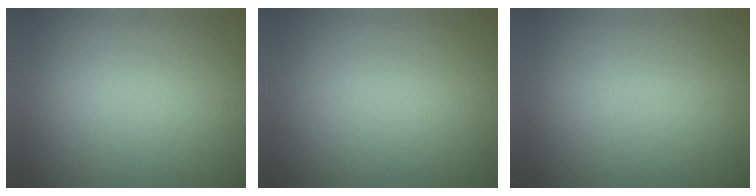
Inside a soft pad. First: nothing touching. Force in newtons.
{"total": 1.2}
{"total": 0.0}